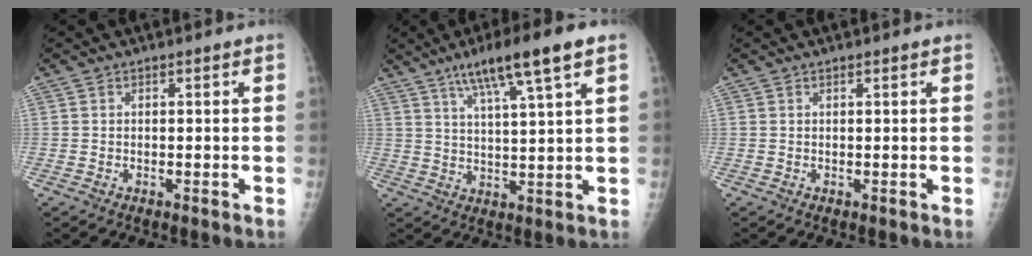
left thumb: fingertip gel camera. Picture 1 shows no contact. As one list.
[{"total": 12.1, "force": [6.9, 0.8, 9.9], "torque": [-0.170, -0.016, 0.114]}, {"total": 0.6, "force": [0.4, 0.0, 0.4], "torque": [-0.006, 0.000, 0.005]}]